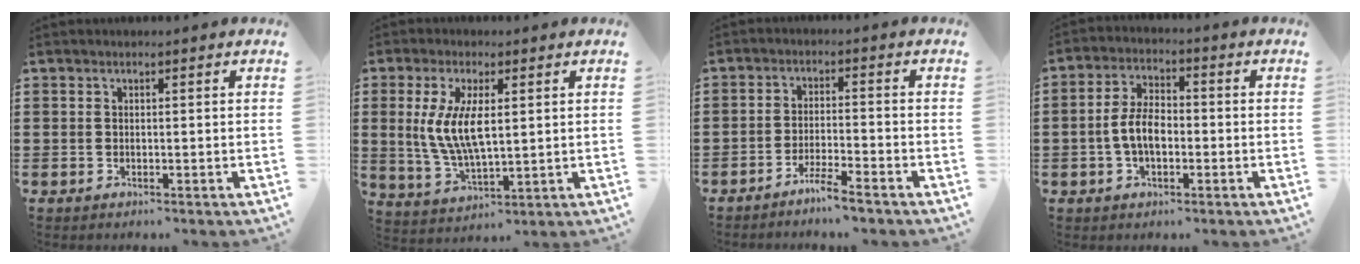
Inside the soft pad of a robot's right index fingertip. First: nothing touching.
{"total": 7.8, "force": [1.1, 2.9, 7.1], "torque": [-0.151, 0.003, 0.016]}
{"total": 3.9, "force": [-3.6, -0.5, 1.5], "torque": [-0.033, -0.002, -0.071]}
{"total": 5.9, "force": [-1.3, 3.0, 4.9], "torque": [-0.115, 0.001, -0.031]}